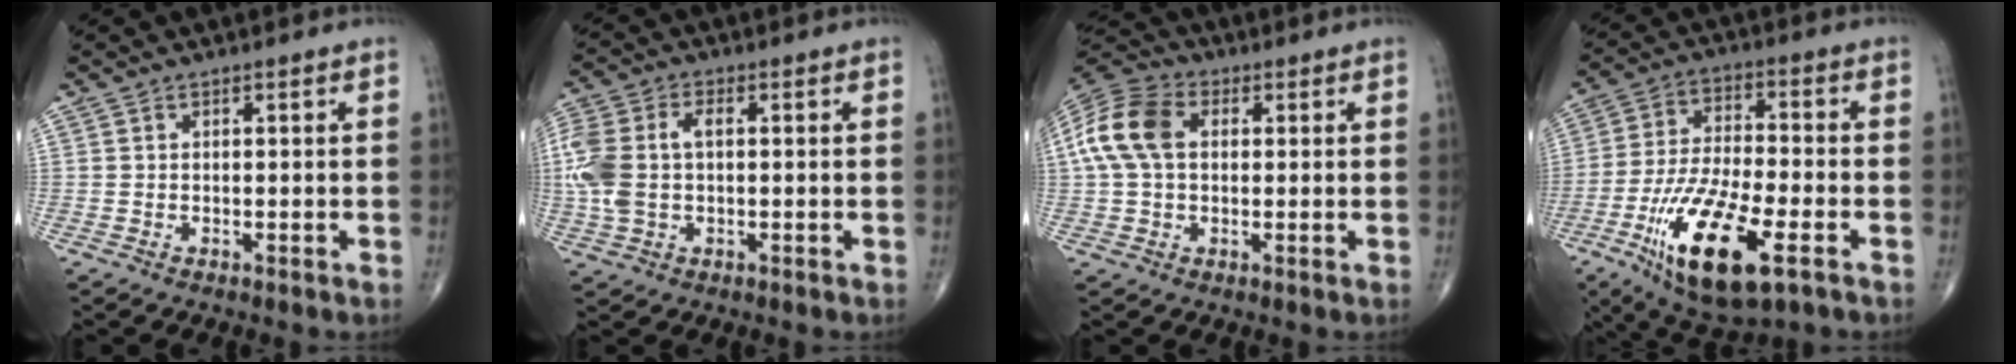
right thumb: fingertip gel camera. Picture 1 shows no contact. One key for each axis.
{"total": 11.7, "fx": 0.5, "fy": 7.3, "fz": 9.2, "tx": -0.231, "ty": 0.021, "tz": 0.010}
{"total": 12.0, "fx": 1.9, "fy": 8.1, "fz": 8.7, "tx": -0.181, "ty": 0.027, "tz": 0.028}
{"total": 19.1, "fx": -7.9, "fy": 6.7, "fz": 16.0, "tx": -0.312, "ty": 0.009, "tz": -0.131}